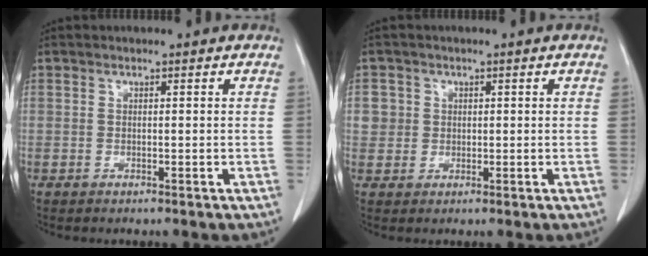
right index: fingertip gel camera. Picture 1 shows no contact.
{"total": 2.9, "force": [0.7, 2.8, 0.1], "torque": [0.017, 0.008, 0.013]}